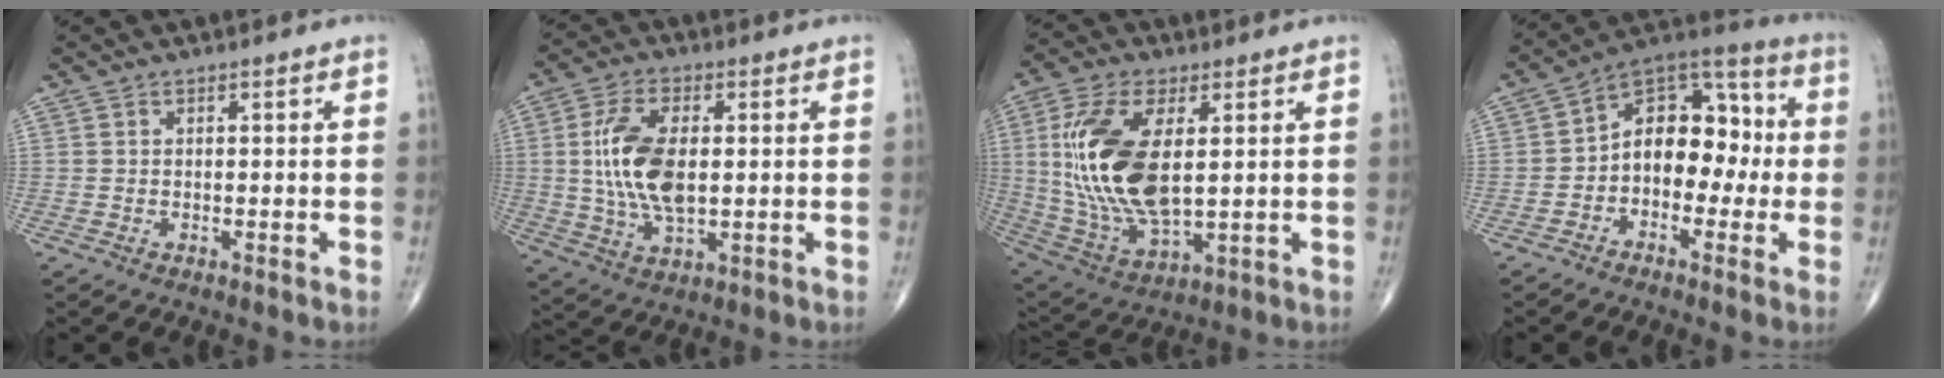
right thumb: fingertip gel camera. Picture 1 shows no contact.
{"total": 13.0, "force": [0.9, 6.5, 11.2], "torque": [-0.223, -0.002, 0.020]}
{"total": 19.7, "force": [2.7, 9.5, 17.0], "torque": [-0.356, -0.017, 0.059]}
{"total": 13.3, "force": [-1.3, 9.1, 9.6], "torque": [-0.105, 0.047, -0.041]}